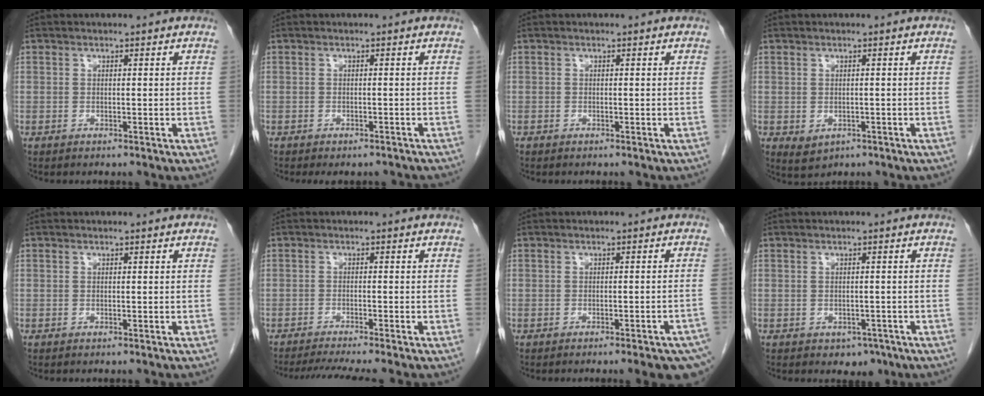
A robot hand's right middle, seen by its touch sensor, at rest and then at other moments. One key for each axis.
{"total": 4.7, "fx": -4.2, "fy": 1.8, "fz": 1.4, "tx": -0.008, "ty": -0.004, "tz": -0.048}
{"total": 0.0}
{"total": 2.3, "fx": -0.7, "fy": 1.7, "fz": 1.4, "tx": -0.022, "ty": -0.004, "tz": 0.003}
{"total": 0.0}
{"total": 6.8, "fx": -6.0, "fy": -1.0, "fz": 3.1, "tx": -0.040, "ty": -0.016, "tz": -0.095}
{"total": 8.3, "fx": -6.4, "fy": 0.9, "fz": 5.1, "tx": -0.047, "ty": -0.009, "tz": -0.074}
{"total": 2.4, "fx": -1.3, "fy": 1.7, "fz": 1.1, "tx": -0.007, "ty": 0.003, "tz": -0.009}